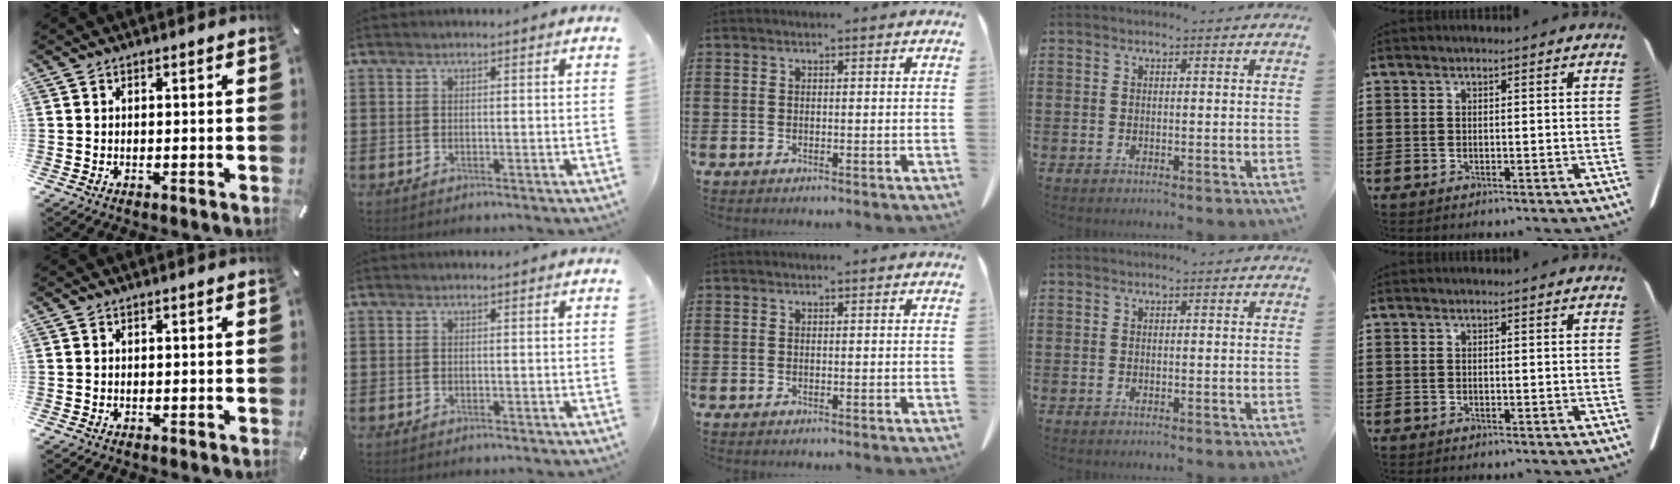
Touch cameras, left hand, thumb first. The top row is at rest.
{}